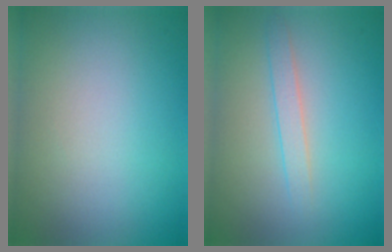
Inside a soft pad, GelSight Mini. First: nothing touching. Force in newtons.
{"total": 1.5, "press": 1.5, "slide": 0.1}